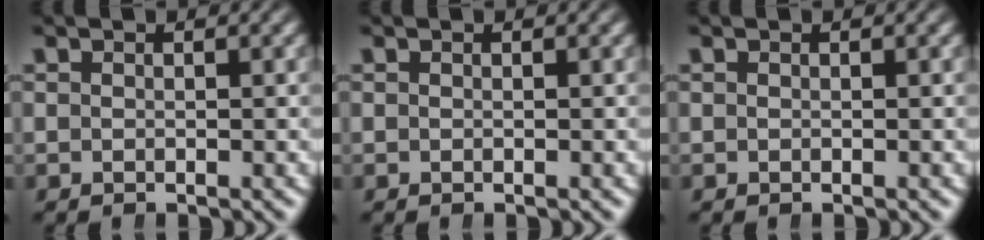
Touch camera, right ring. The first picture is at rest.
{"total": 0.0}
{"total": 0.0}